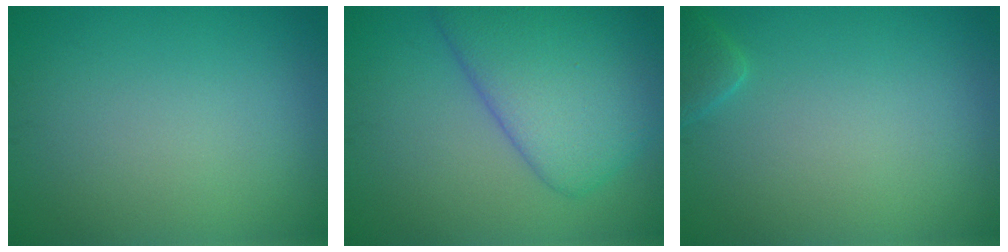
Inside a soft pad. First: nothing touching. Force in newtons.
{"total": 7.8, "press": 7.8, "slide": 0.5}
{"total": 1.3, "press": 1.3, "slide": 0.1}